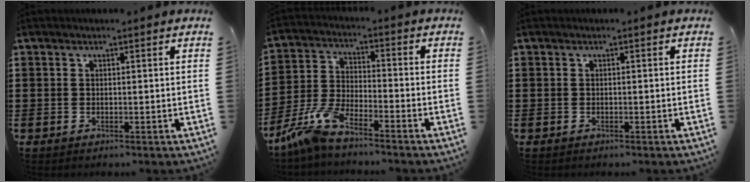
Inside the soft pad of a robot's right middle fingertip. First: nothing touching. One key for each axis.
{"total": 7.5, "fx": -6.5, "fy": 0.6, "fz": 3.7, "tx": -0.097, "ty": -0.009, "tz": -0.132}
{"total": 0.0}